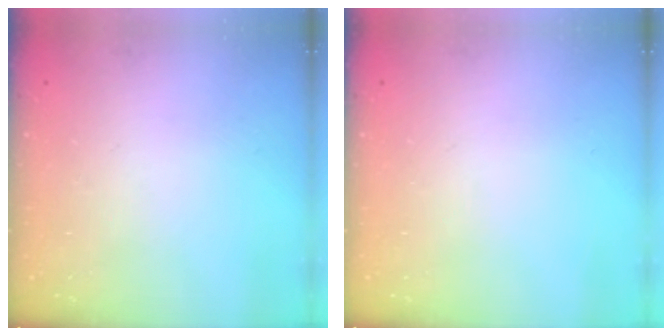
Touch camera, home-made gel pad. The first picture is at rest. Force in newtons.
{"total": 0.0}